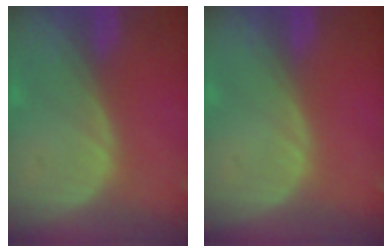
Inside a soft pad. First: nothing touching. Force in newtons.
{"total": 0.0}